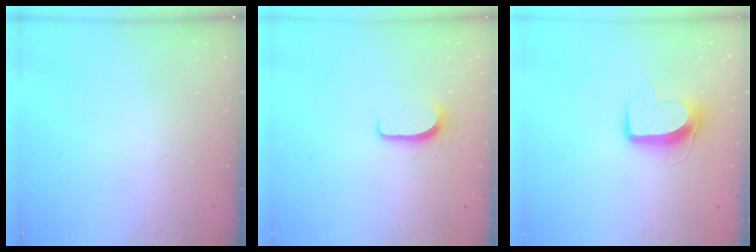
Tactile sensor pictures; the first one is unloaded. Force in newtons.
{"total": 6.1, "press": 6.0, "slide": 0.7}
{"total": 9.6, "press": 9.6, "slide": 0.3}